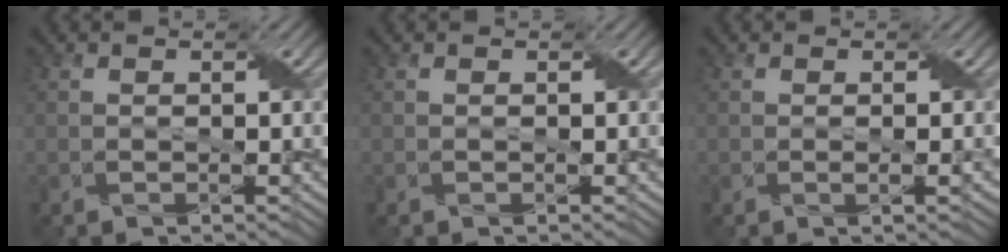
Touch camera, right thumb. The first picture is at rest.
{"total": 0.0}
{"total": 1.2, "force": [0.0, 0.1, 1.2], "torque": [-0.023, 0.003, -0.002]}